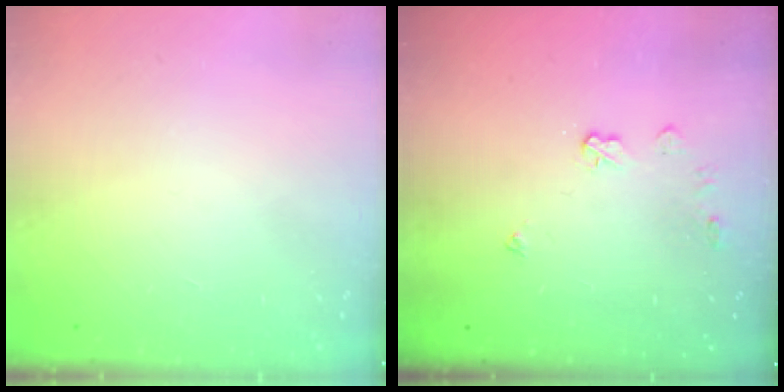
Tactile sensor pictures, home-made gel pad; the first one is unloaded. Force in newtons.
{"total": 5.6, "press": 5.6, "slide": 0.2}